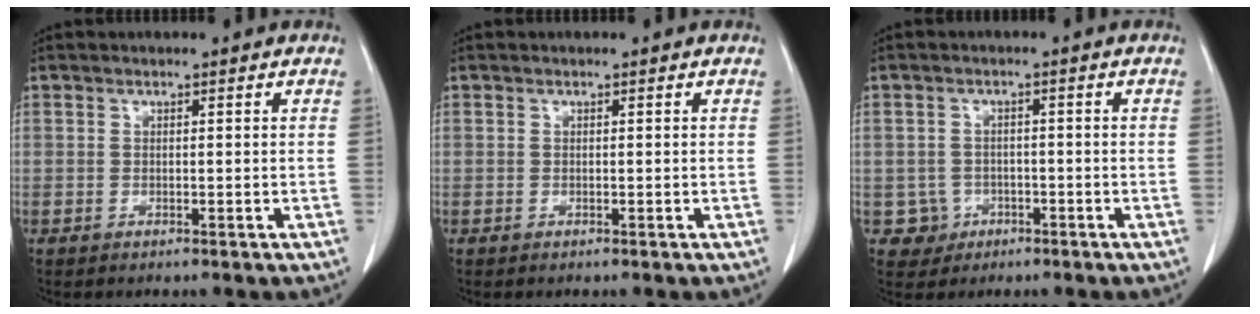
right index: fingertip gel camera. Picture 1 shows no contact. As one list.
[{"total": 0.0}, {"total": 3.7, "force": [-1.3, 3.4, -0.2], "torque": [0.014, 0.014, -0.017]}]